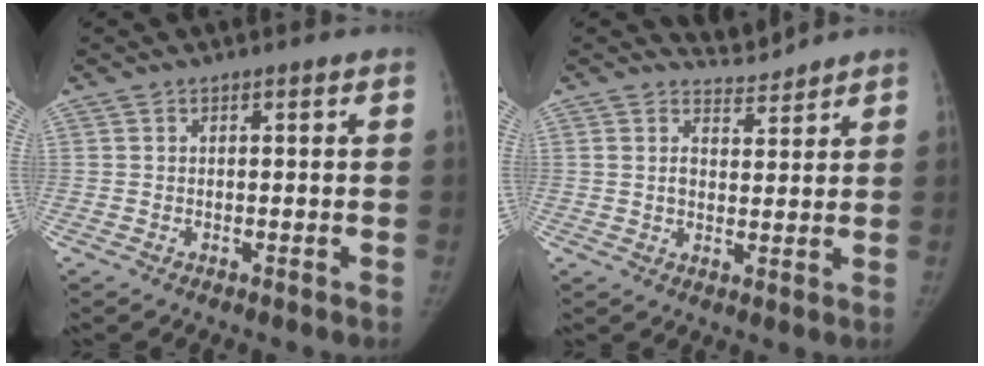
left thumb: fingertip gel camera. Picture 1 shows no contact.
{"total": 3.7, "force": [3.5, 0.7, -0.6], "torque": [0.024, -0.028, 0.064]}